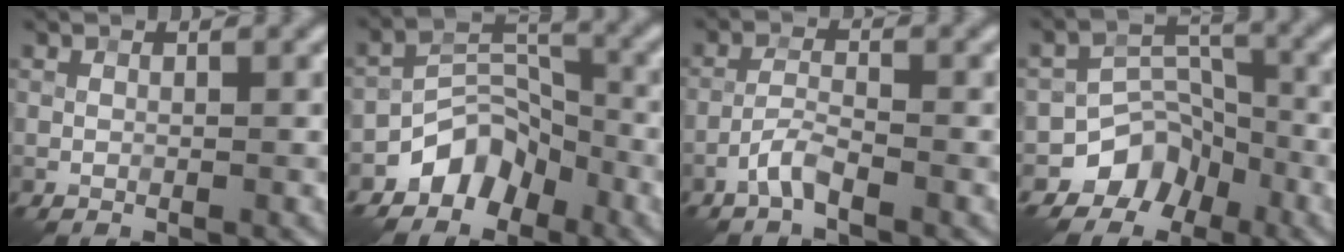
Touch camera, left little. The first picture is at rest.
{"total": 5.1, "force": [-3.4, 3.3, 2.0], "torque": [-0.016, 0.007, -0.067]}
{"total": 2.3, "force": [-1.6, 0.4, 1.6], "torque": [-0.033, 0.007, -0.038]}
{"total": 5.5, "force": [-3.5, 4.0, 1.2], "torque": [-0.002, 0.004, -0.063]}